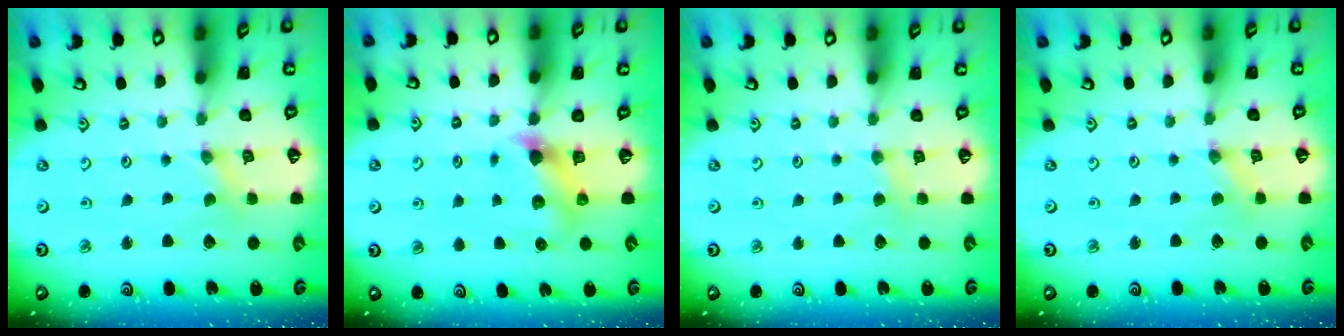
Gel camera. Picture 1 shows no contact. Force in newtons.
{"total": 7.2, "press": 7.2, "slide": 0.6}
{"total": 2.4, "press": 2.4, "slide": 0.4}
{"total": 0.0}